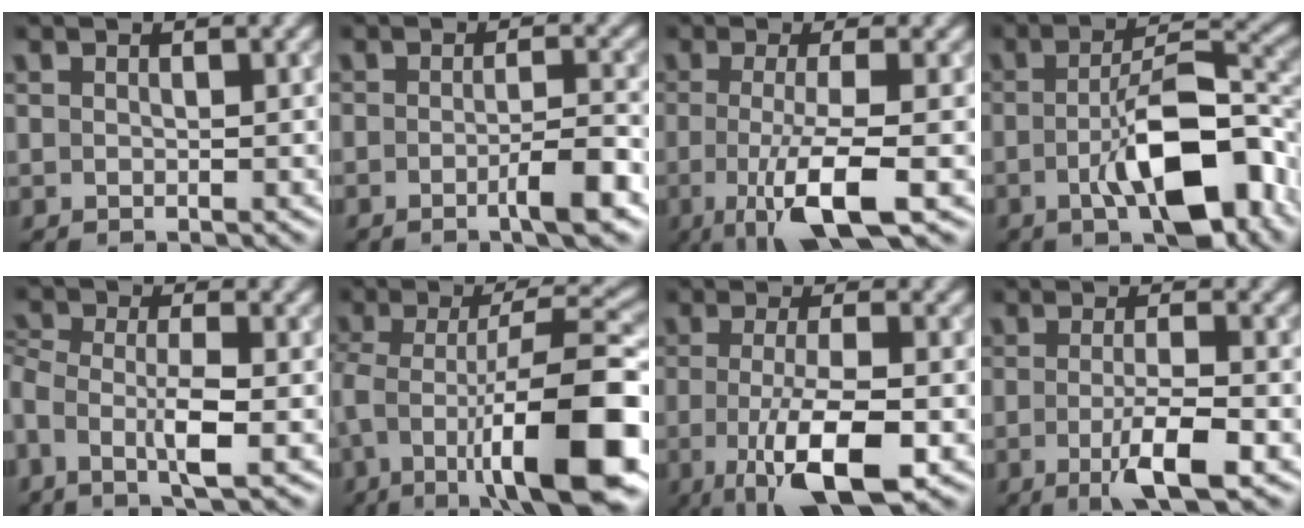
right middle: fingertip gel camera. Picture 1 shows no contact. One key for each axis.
{"total": 3.9, "fx": -1.8, "fy": 0.6, "fz": 3.4, "tx": -0.053, "ty": 0.003, "tz": -0.036}
{"total": 7.2, "fx": -1.9, "fy": 1.7, "fz": 6.7, "tx": -0.107, "ty": -0.013, "tz": -0.038}
{"total": 9.6, "fx": -3.5, "fy": 3.4, "fz": 8.3, "tx": -0.130, "ty": 0.010, "tz": -0.058}
{"total": 4.3, "fx": -1.4, "fy": 1.1, "fz": 3.9, "tx": -0.081, "ty": -0.007, "tz": -0.037}
{"total": 12.6, "fx": -4.0, "fy": 4.0, "fz": 11.3, "tx": -0.174, "ty": 0.007, "tz": -0.068}
{"total": 8.1, "fx": -2.2, "fy": 2.3, "fz": 7.4, "tx": -0.123, "ty": -0.011, "tz": -0.039}
{"total": 4.8, "fx": -1.5, "fy": 1.0, "fz": 4.5, "tx": -0.077, "ty": -0.007, "tz": -0.025}